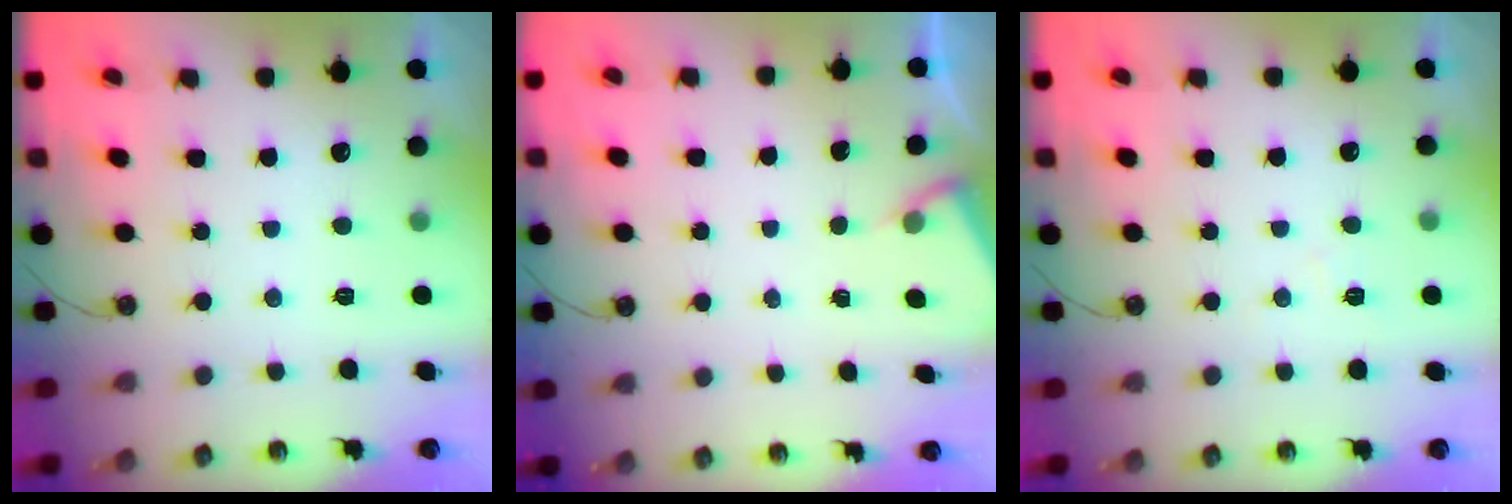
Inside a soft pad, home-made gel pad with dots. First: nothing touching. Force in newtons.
{"total": 2.3, "press": 2.3, "slide": 0.4}
{"total": 5.8, "press": 5.7, "slide": 0.9}